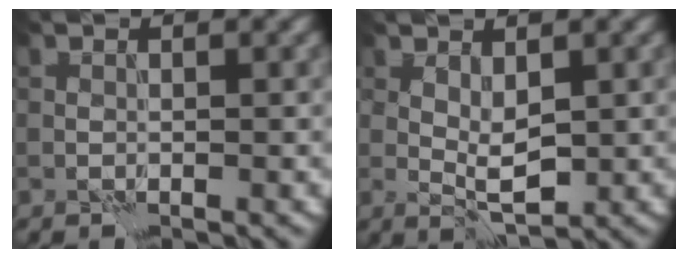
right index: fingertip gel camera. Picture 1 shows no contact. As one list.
[{"total": 2.8, "force": [0.6, 1.1, 2.4], "torque": [-0.046, -0.003, 0.016]}]